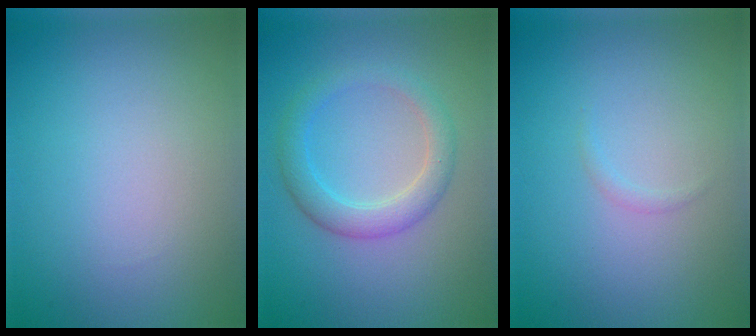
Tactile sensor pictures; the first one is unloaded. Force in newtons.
{"total": 3.4, "press": 3.3, "slide": 0.4}
{"total": 0.5, "press": 0.5, "slide": 0.1}